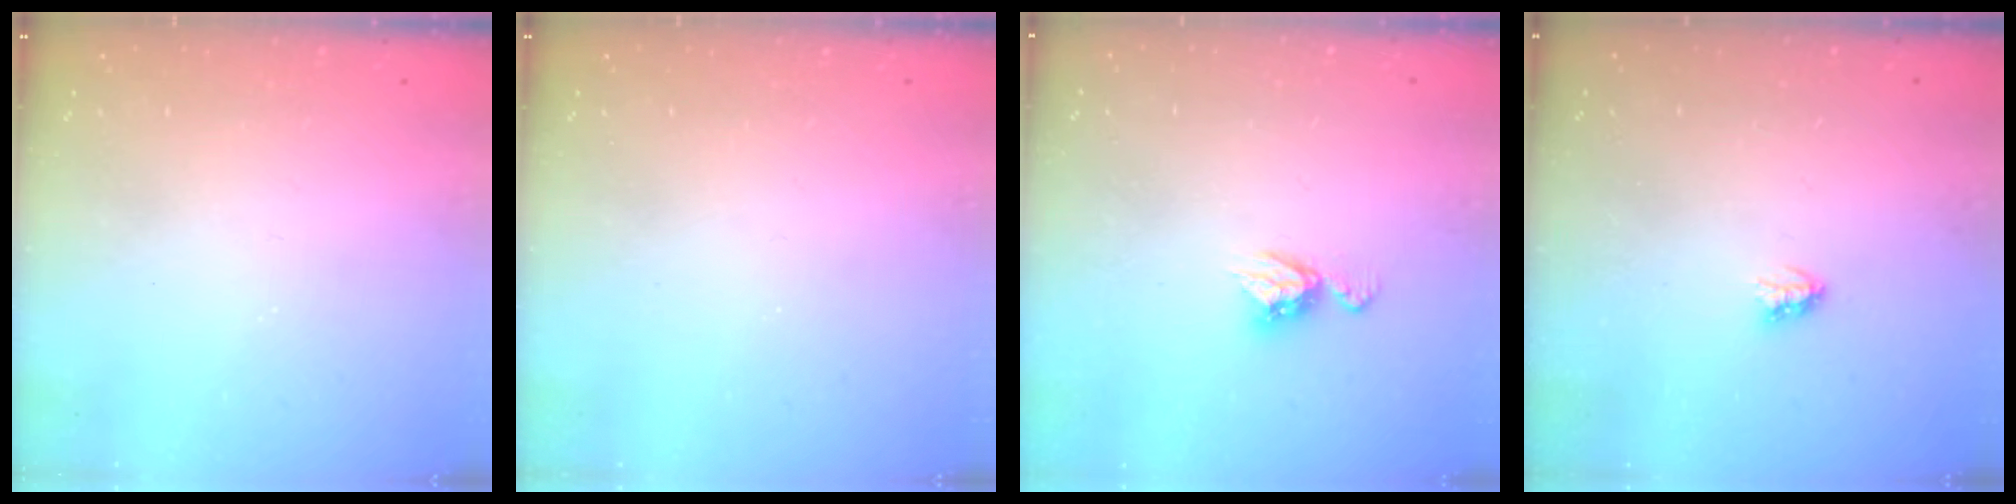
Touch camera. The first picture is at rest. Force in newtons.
{"total": 0.0}
{"total": 6.4, "press": 6.4, "slide": 0.5}
{"total": 2.9, "press": 2.9, "slide": 0.3}